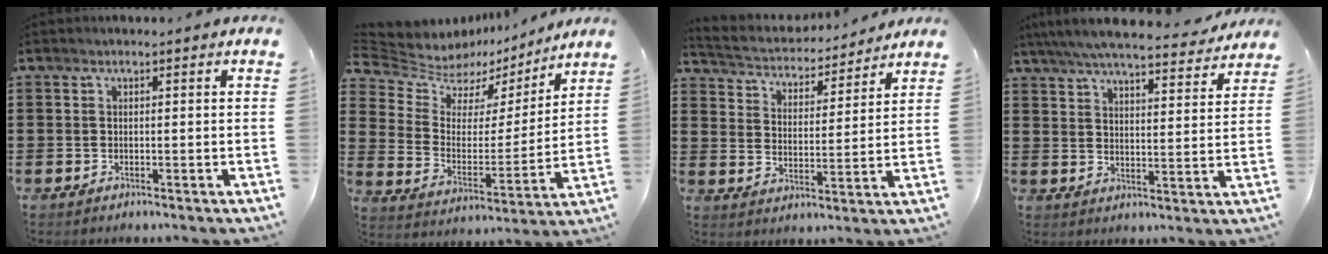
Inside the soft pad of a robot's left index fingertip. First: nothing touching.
{"total": 7.0, "force": [6.0, 3.6, 0.8], "torque": [-0.053, -0.046, 0.104]}
{"total": 3.6, "force": [3.6, 0.5, 0.2], "torque": [-0.028, -0.029, 0.055]}
{"total": 6.6, "force": [6.2, 0.0, 2.4], "torque": [-0.069, -0.035, 0.108]}